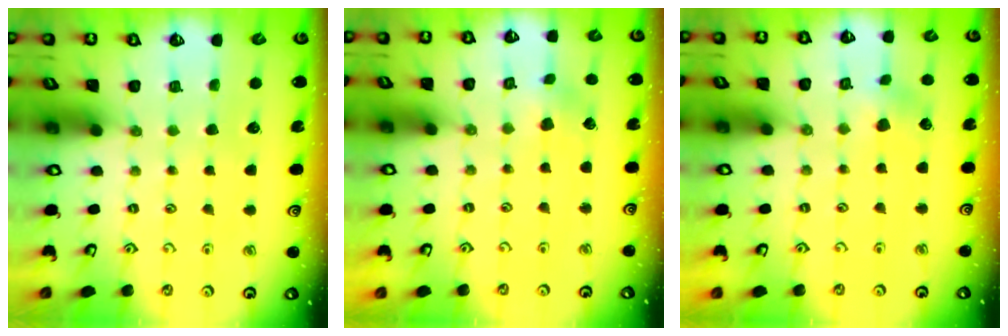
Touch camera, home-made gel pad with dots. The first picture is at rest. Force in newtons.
{"total": 2.5, "press": 2.4, "slide": 0.2}
{"total": 2.9, "press": 2.9, "slide": 0.4}